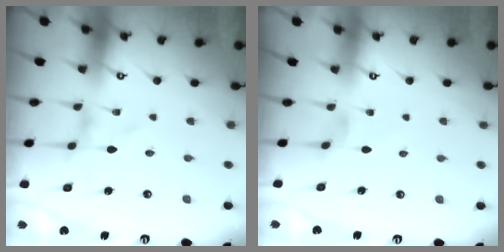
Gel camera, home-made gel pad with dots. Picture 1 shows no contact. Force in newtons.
{"total": 1.3, "press": 1.2, "slide": 0.4}